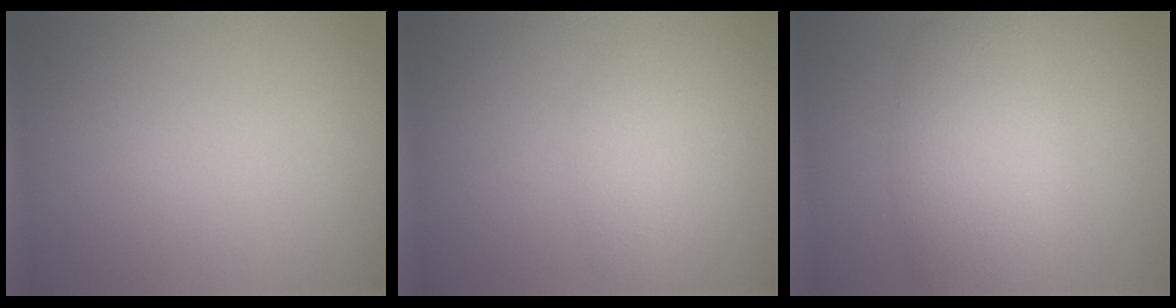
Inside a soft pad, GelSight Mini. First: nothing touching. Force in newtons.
{"total": 2.2, "press": 2.2, "slide": 0.0}
{"total": 6.3, "press": 6.2, "slide": 0.1}